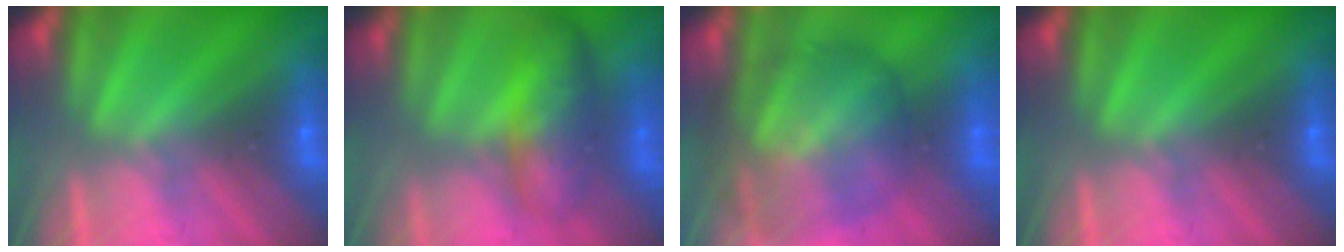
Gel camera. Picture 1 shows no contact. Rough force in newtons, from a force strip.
{"total": 8.0}
{"total": 9.3}
{"total": 0.0}